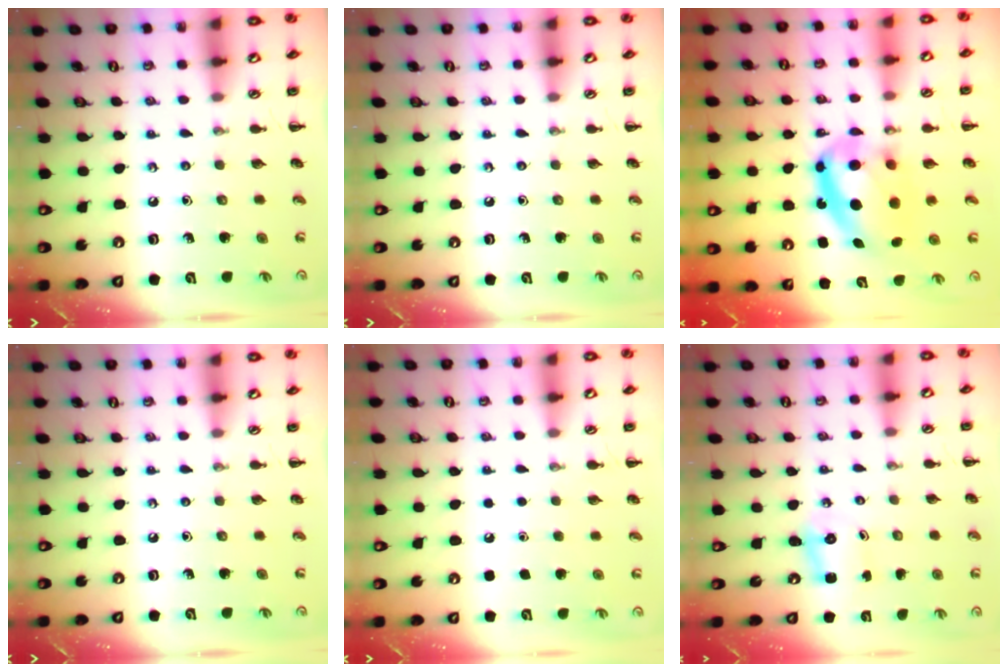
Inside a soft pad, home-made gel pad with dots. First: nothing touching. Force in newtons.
{"total": 0.0}
{"total": 13.4, "press": 13.0, "slide": 3.2}
{"total": 0.0}
{"total": 1.8, "press": 1.8, "slide": 0.1}
{"total": 2.5, "press": 2.4, "slide": 0.8}